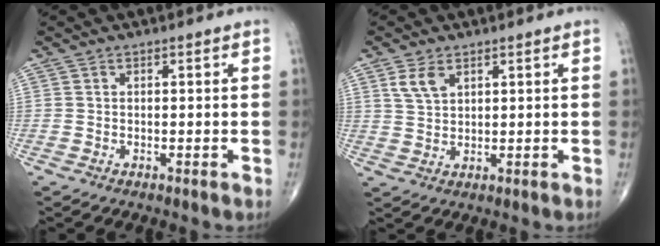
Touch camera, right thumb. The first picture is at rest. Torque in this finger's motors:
{"motor_torque": [-0.41, 0.49, 0.55, 0.17, 0.03]}